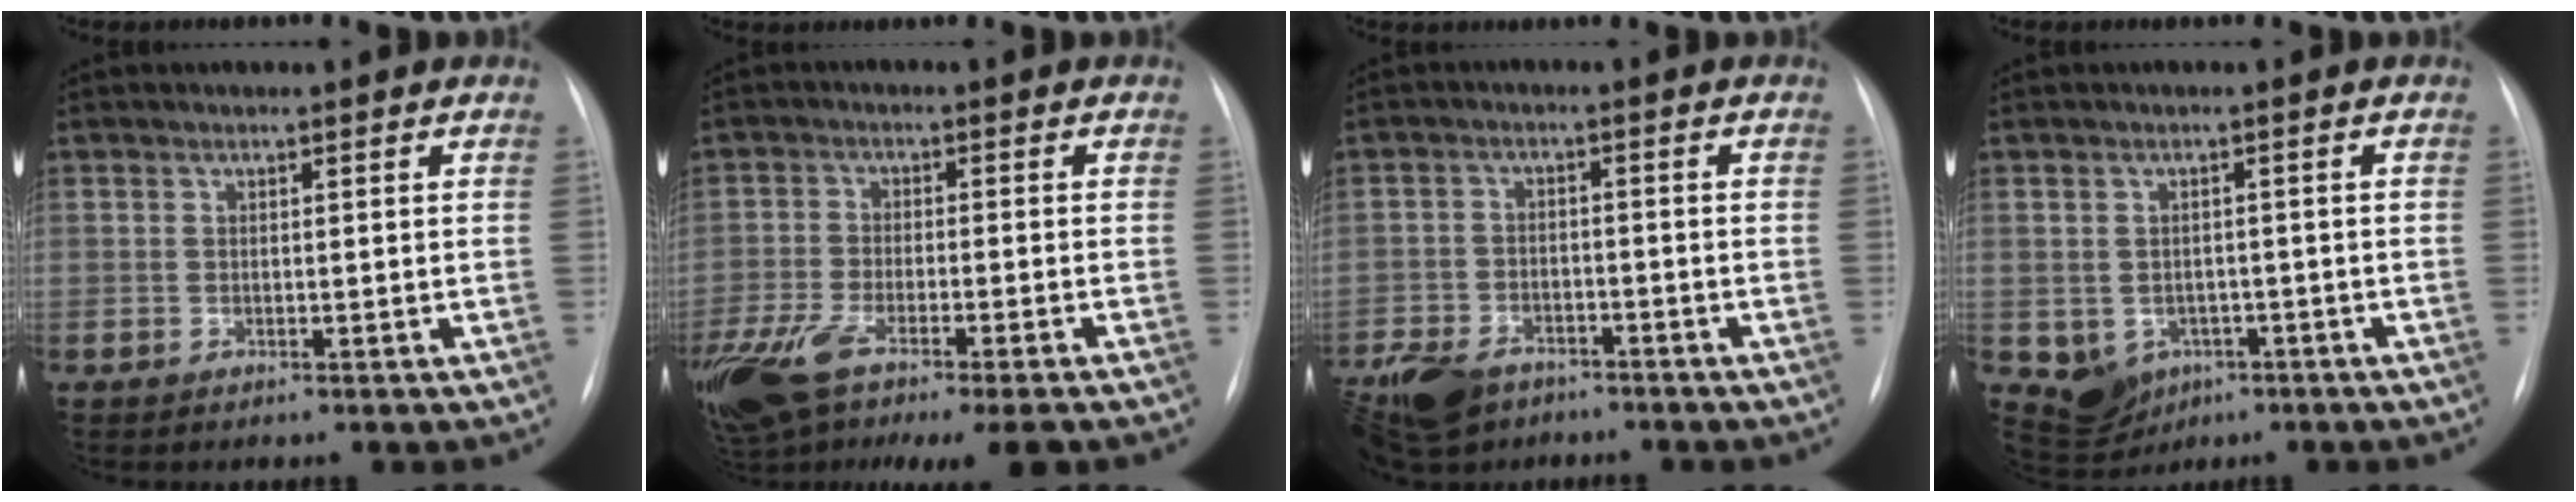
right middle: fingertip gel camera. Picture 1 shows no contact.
{"total": 17.3, "force": [-11.9, 3.7, 12.0], "torque": [-0.237, -0.028, -0.195]}
{"total": 10.8, "force": [-7.7, 6.0, 4.5], "torque": [-0.104, -0.010, -0.130]}
{"total": 5.5, "force": [-2.1, 4.8, 1.7], "torque": [-0.030, 0.008, -0.017]}